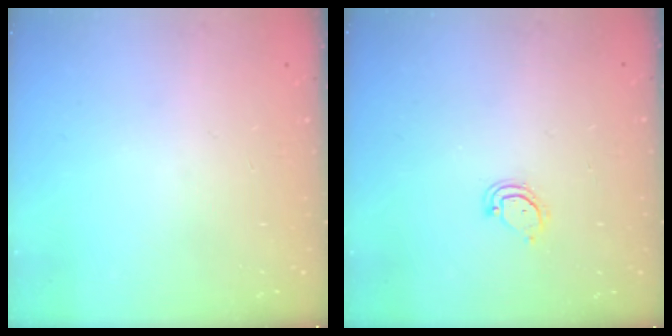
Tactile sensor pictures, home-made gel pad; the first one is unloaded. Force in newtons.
{"total": 4.0, "press": 4.0, "slide": 0.4}